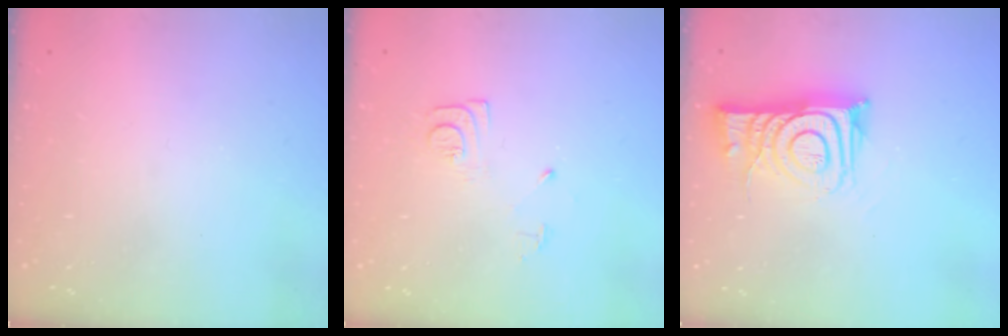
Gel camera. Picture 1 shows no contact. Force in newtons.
{"total": 8.4, "press": 8.3, "slide": 0.8}
{"total": 11.4, "press": 11.3, "slide": 0.9}